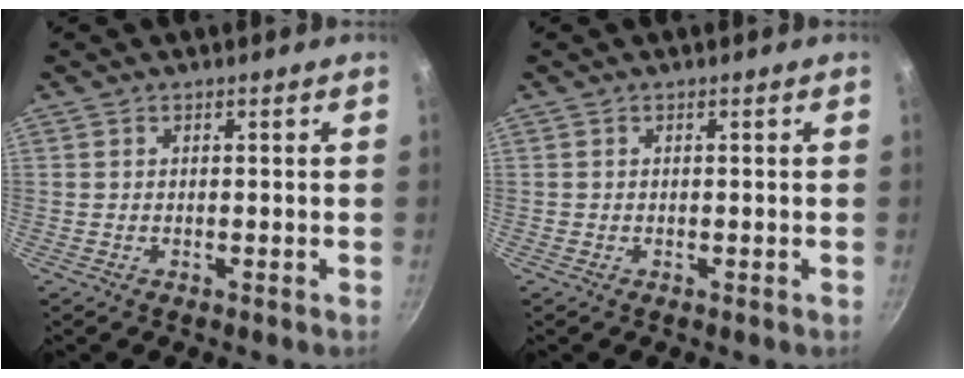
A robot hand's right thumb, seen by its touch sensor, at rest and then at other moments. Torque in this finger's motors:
{"motor_torque": [-0.06, -0.17, 0.30, 0.15, 0.01]}